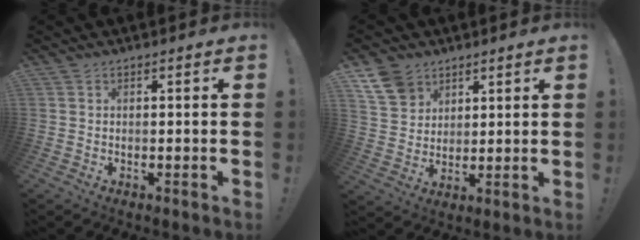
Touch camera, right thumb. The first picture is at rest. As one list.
[{"total": 10.1, "force": [6.3, 7.4, 3.0], "torque": [-0.055, -0.035, 0.128]}]